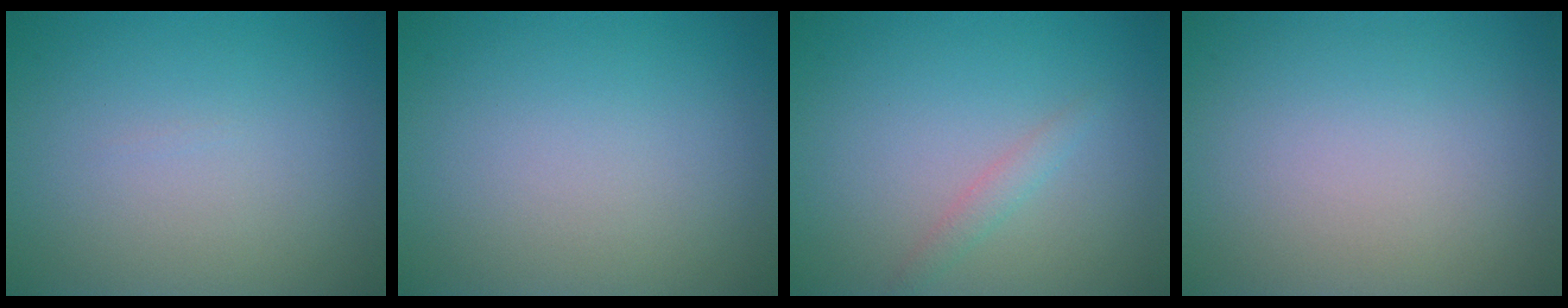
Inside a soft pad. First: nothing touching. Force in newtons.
{"total": 0.0}
{"total": 1.1, "press": 1.1, "slide": 0.1}
{"total": 0.0}